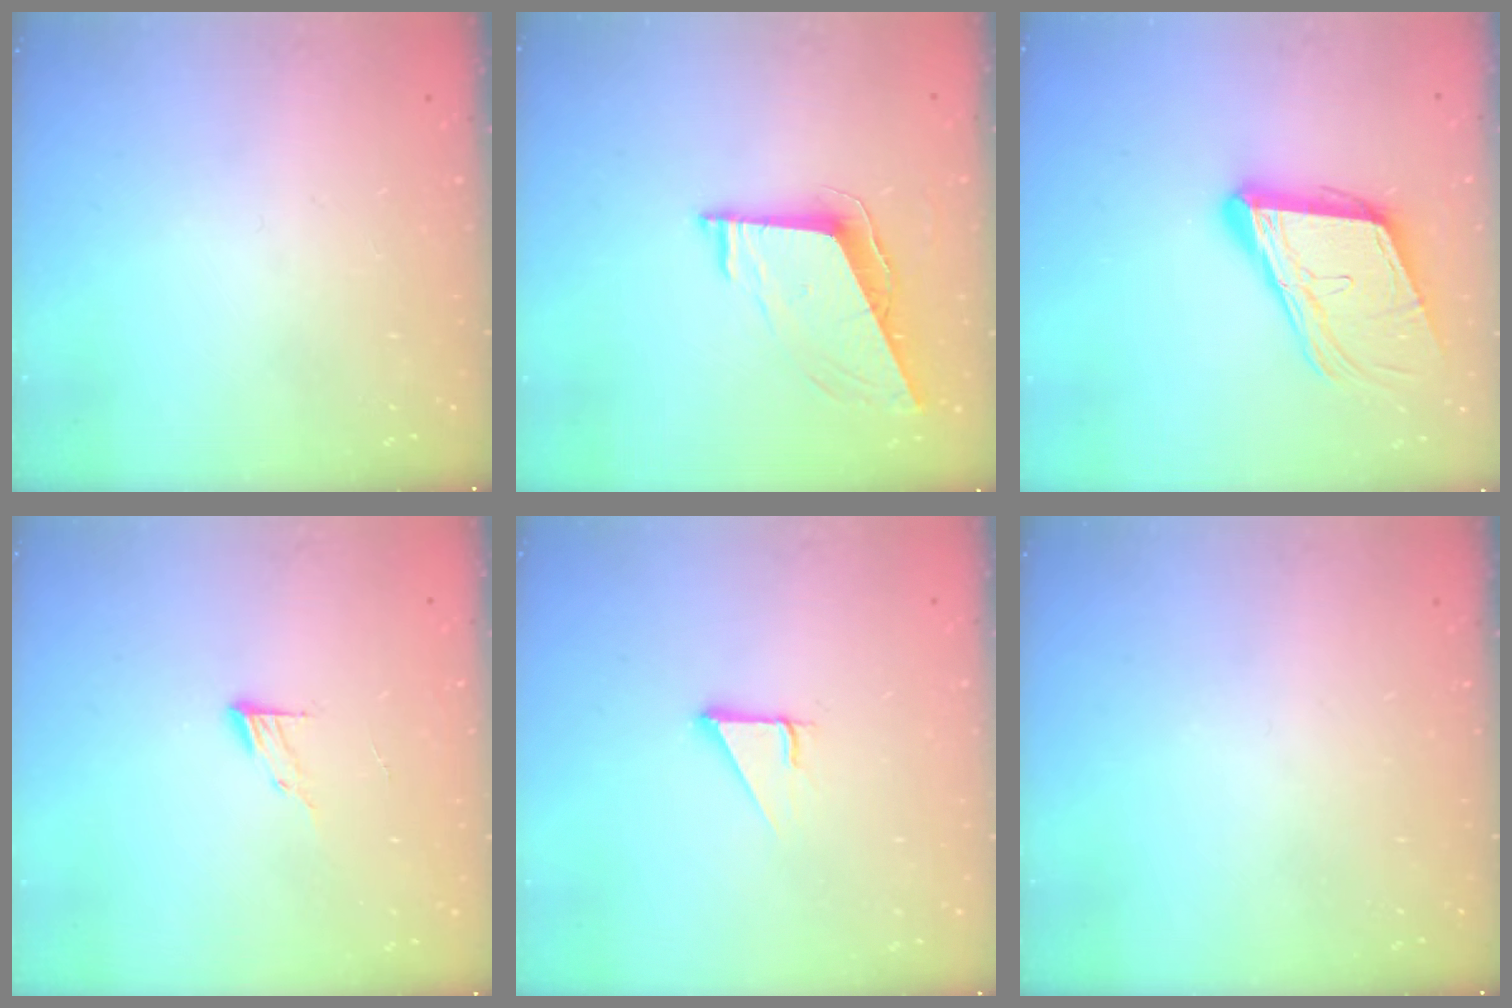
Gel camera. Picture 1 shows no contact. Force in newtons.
{"total": 8.5, "press": 8.2, "slide": 2.2}
{"total": 16.0, "press": 15.6, "slide": 3.7}
{"total": 4.6, "press": 4.5, "slide": 0.5}
{"total": 2.7, "press": 2.7, "slide": 0.0}
{"total": 0.0}